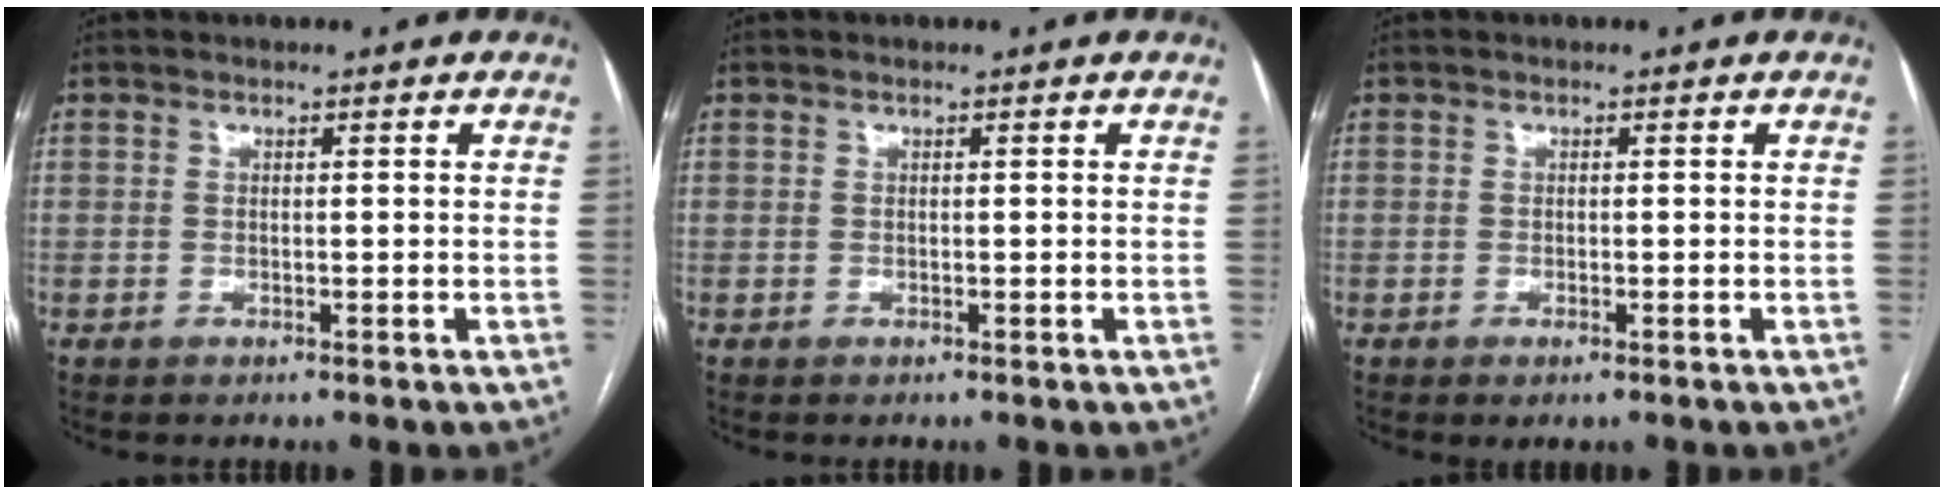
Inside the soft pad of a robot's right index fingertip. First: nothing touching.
{"total": 0.0}
{"total": 1.1, "force": [-0.6, 0.2, 0.8], "torque": [-0.011, -0.002, -0.007]}